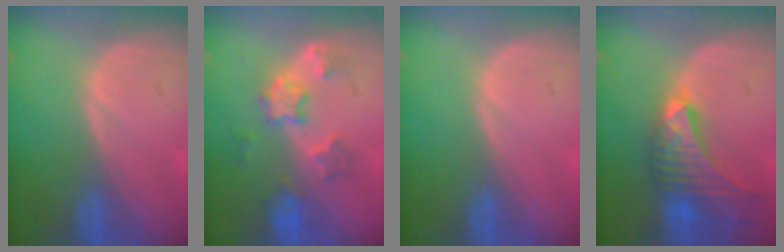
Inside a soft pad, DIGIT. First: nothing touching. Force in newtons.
{"total": 5.7, "press": 5.6, "slide": 1.1}
{"total": 0.0}
{"total": 9.8, "press": 8.7, "slide": 4.6}